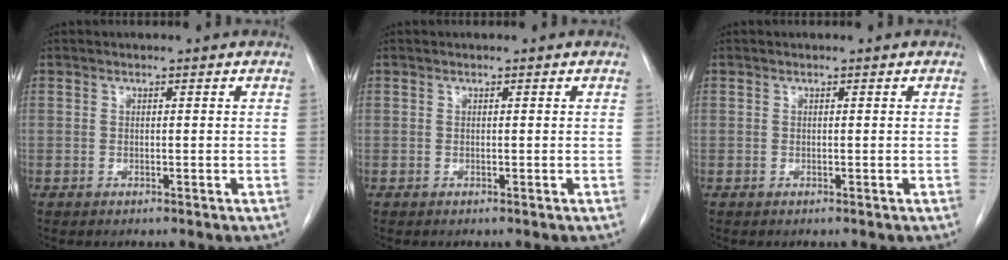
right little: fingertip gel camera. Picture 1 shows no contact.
{"total": 0.0}
{"total": 0.0}